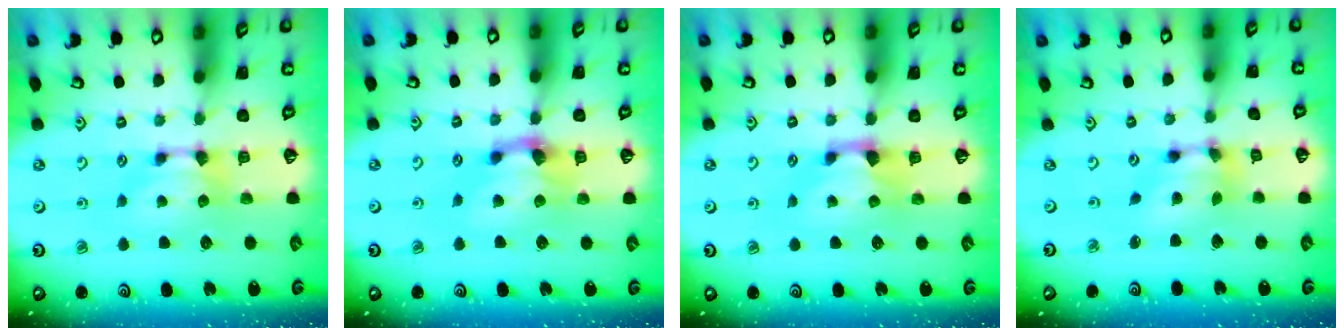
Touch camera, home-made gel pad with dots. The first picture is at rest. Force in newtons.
{"total": 2.3, "press": 1.4, "slide": 1.8}
{"total": 1.1, "press": 0.1, "slide": 1.1}
{"total": 6.0, "press": 5.7, "slide": 2.0}